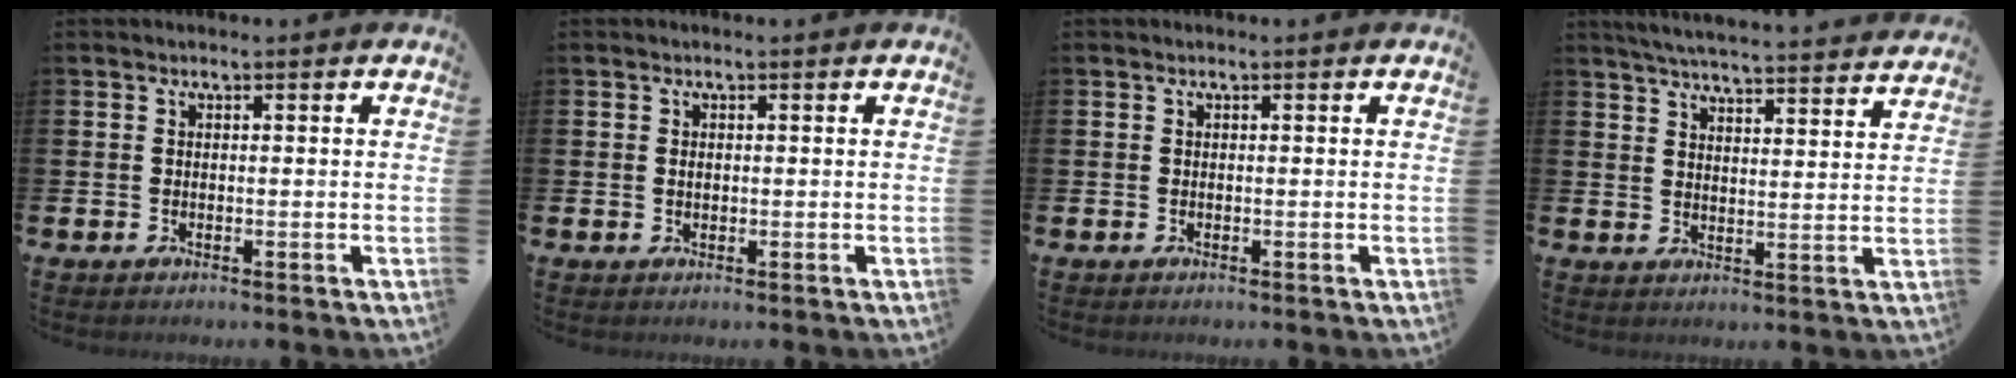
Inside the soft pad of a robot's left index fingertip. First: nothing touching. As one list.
[{"total": 0.7, "force": [0.2, 0.4, 0.5], "torque": [-0.008, 0.002, 0.002]}, {"total": 0.0}, {"total": 5.6, "force": [5.5, -0.1, 1.0], "torque": [-0.034, -0.042, 0.096]}]